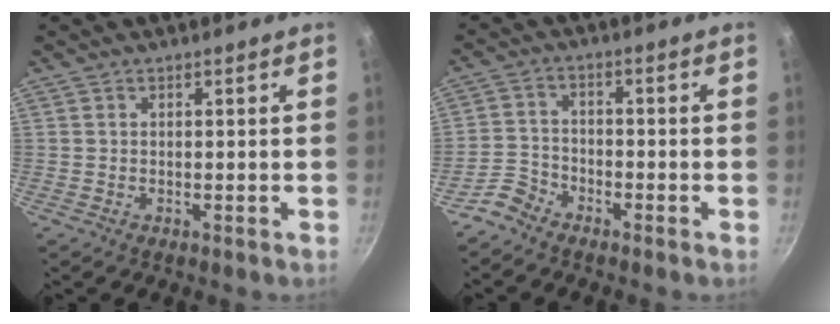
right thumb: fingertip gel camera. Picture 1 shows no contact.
{"total": 4.3, "force": [-3.6, 2.1, 0.9], "torque": [-0.015, 0.034, -0.081]}